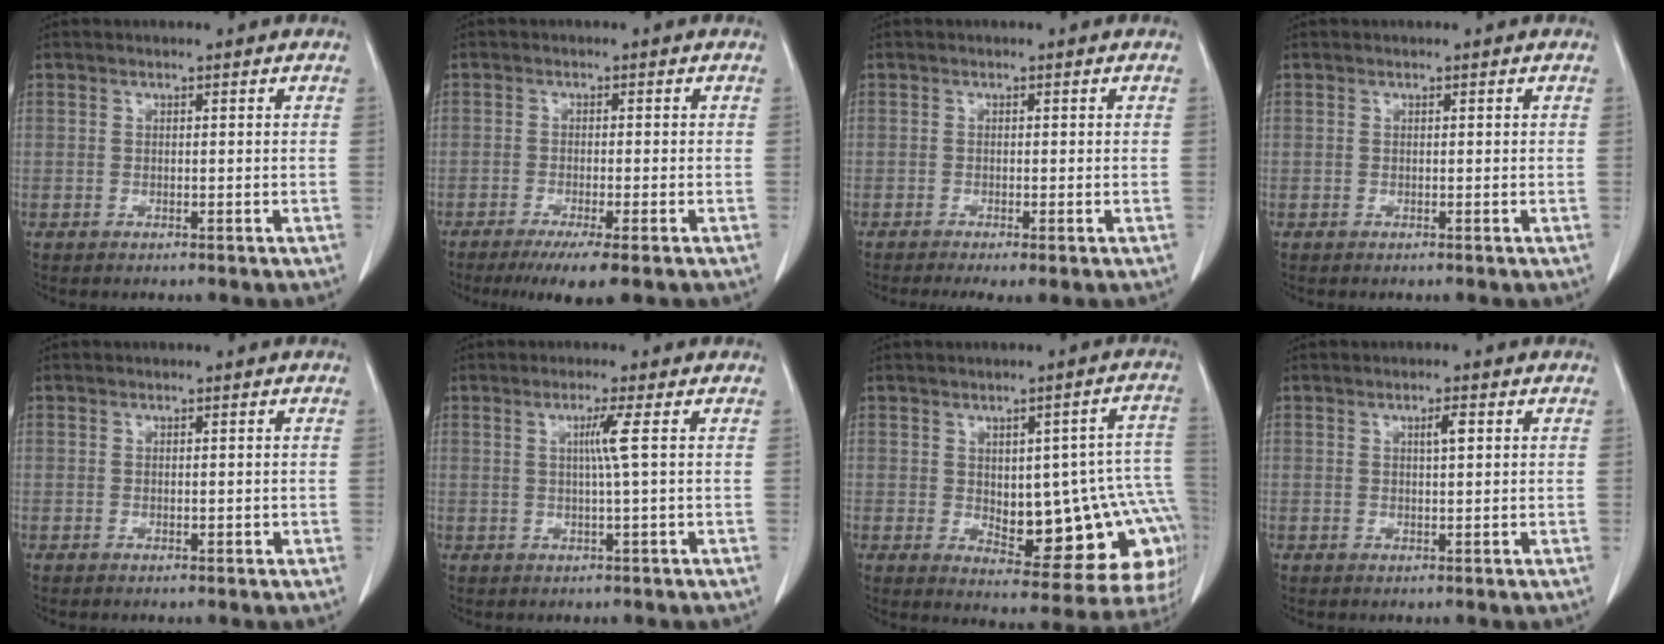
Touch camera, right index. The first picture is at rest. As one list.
[{"total": 5.7, "force": [-3.8, 0.1, 4.3], "torque": [-0.064, -0.013, -0.059]}, {"total": 3.1, "force": [-1.7, 0.6, 2.5], "torque": [-0.041, -0.011, -0.026]}, {"total": 0.0}, {"total": 0.7, "force": [-0.1, 0.4, 0.6], "torque": [-0.006, 0.002, 0.001]}, {"total": 3.0, "force": [0.6, -1.1, 2.7], "torque": [-0.052, -0.002, 0.012]}, {"total": 18.1, "force": [-2.1, 7.1, 16.5], "torque": [-0.135, 0.034, 0.001]}, {"total": 1.8, "force": [0.7, 0.3, 1.7], "torque": [-0.027, 0.002, 0.011]}]